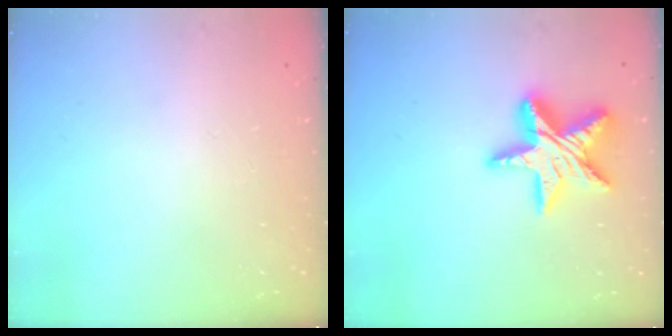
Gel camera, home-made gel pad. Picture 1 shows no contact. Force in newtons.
{"total": 16.1, "press": 16.1, "slide": 1.2}